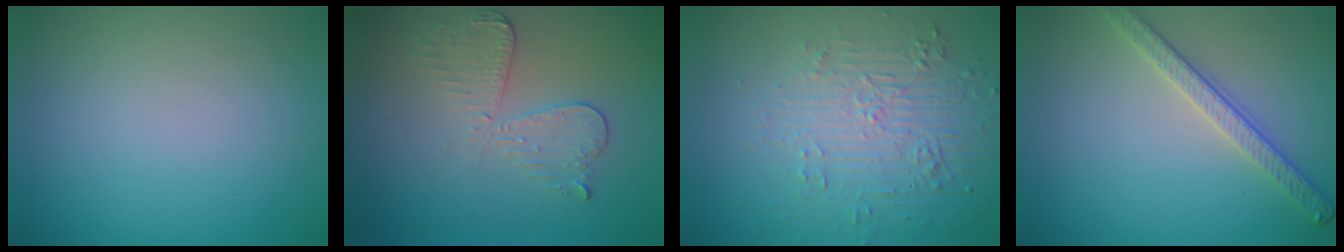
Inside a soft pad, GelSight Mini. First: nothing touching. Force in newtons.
{"total": 3.0, "press": 2.7, "slide": 1.2}
{"total": 4.6, "press": 3.2, "slide": 3.2}
{"total": 2.8, "press": 2.7, "slide": 0.7}